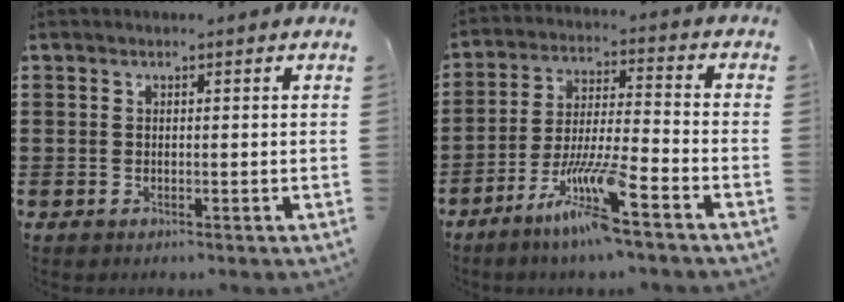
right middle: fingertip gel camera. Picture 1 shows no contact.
{"total": 9.9, "force": [-6.7, 0.4, 7.3], "torque": [-0.150, -0.010, -0.130]}